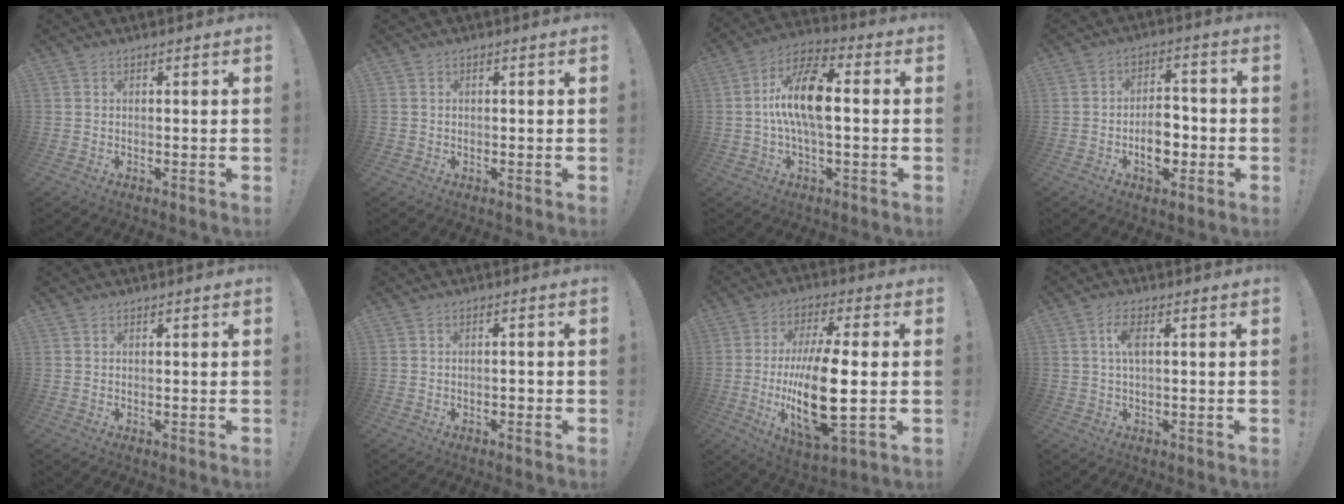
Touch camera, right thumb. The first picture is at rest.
{"total": 0.6, "force": [0.2, 0.6, 0.0], "torque": [-0.002, 0.003, 0.004]}
{"total": 14.4, "force": [0.3, 5.8, 13.1], "torque": [-0.235, 0.006, 0.000]}
{"total": 9.0, "force": [-2.9, 5.7, 6.3], "torque": [-0.090, 0.013, -0.050]}
{"total": 0.0}
{"total": 1.3, "force": [-0.8, 0.7, 0.8], "torque": [-0.011, 0.003, -0.013]}
{"total": 20.5, "force": [-2.3, 6.1, 19.4], "torque": [-0.372, -0.017, -0.036]}
{"total": 4.7, "force": [1.2, 1.6, 4.3], "torque": [-0.081, 0.004, 0.019]}